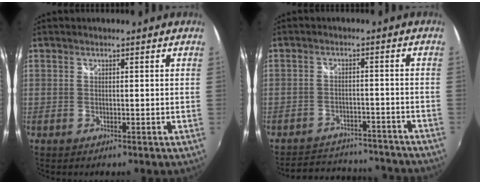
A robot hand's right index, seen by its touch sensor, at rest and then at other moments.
{"total": 17.5, "force": [-16.0, 5.1, 5.1], "torque": [-0.110, 0.022, -0.200]}